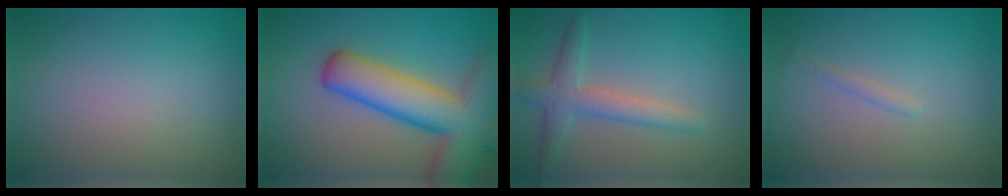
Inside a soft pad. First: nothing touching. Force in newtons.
{"total": 11.3, "press": 11.2, "slide": 0.8}
{"total": 3.4, "press": 3.4, "slide": 0.1}
{"total": 0.7, "press": 0.7, "slide": 0.1}